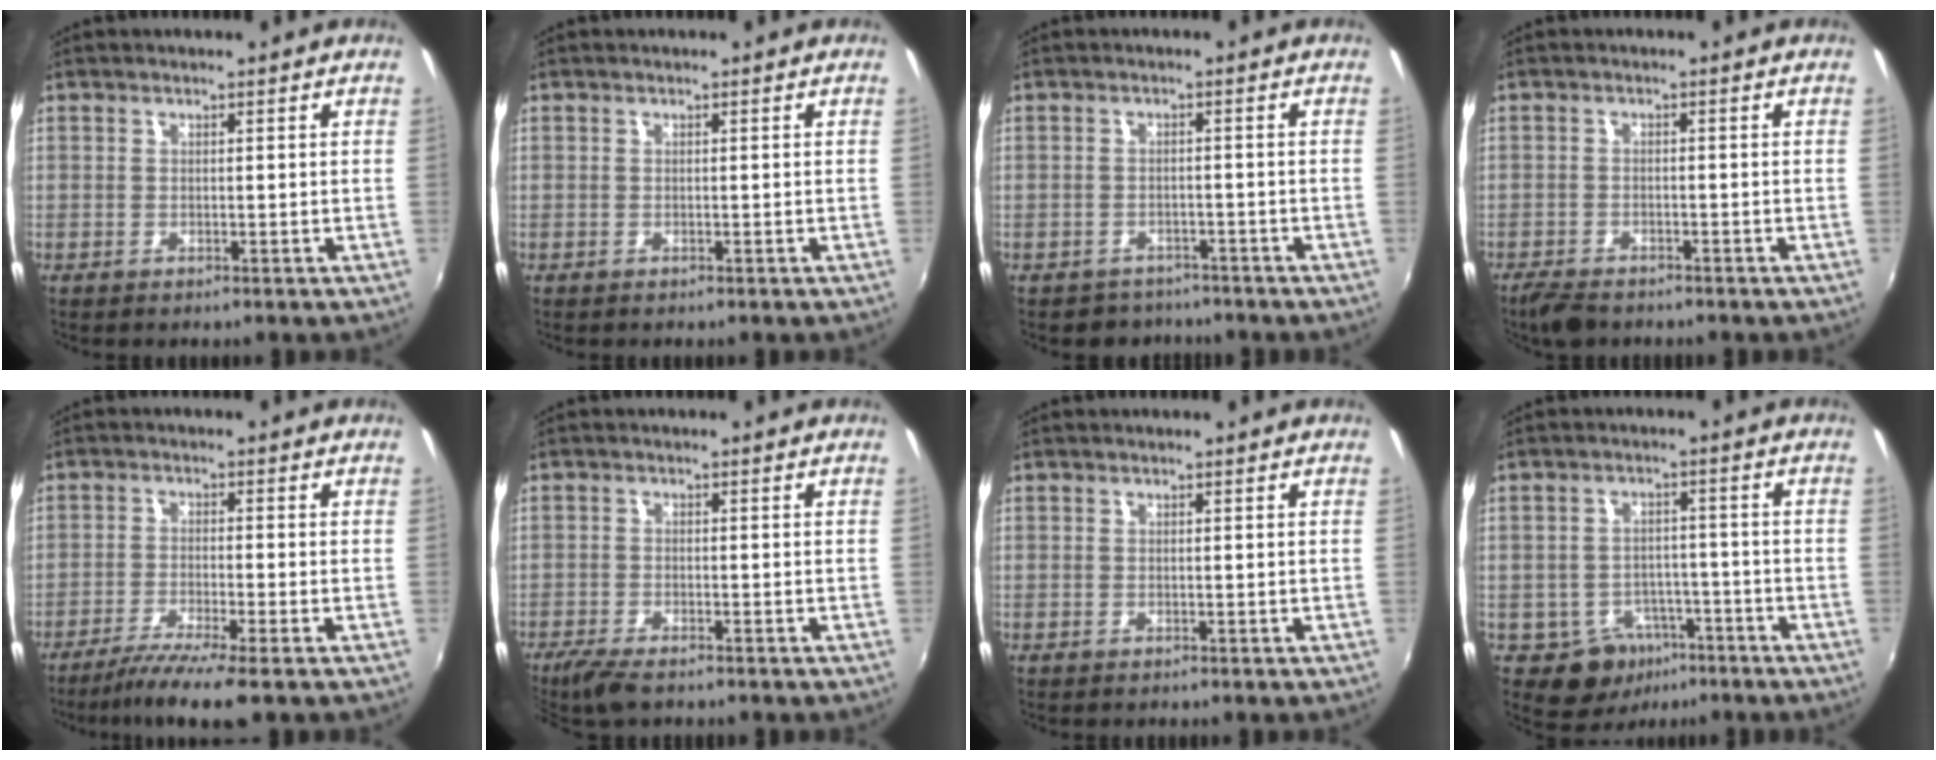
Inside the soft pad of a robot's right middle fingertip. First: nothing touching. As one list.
[{"total": 0.0}, {"total": 4.9, "force": [-4.2, 2.6, 0.3], "torque": [-0.020, -0.001, -0.062]}, {"total": 4.5, "force": [-3.8, 1.6, 1.8], "torque": [-0.052, -0.013, -0.070]}, {"total": 6.7, "force": [-5.2, -0.5, 4.3], "torque": [-0.101, -0.017, -0.093]}, {"total": 5.5, "force": [-4.4, 1.2, 3.0], "torque": [-0.080, -0.020, -0.084]}, {"total": 0.0}, {"total": 7.4, "force": [-4.4, 5.6, 1.8], "torque": [-0.038, 0.017, -0.048]}]